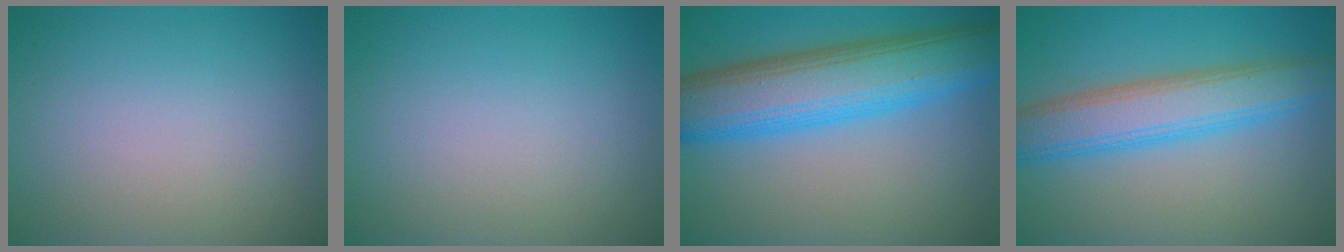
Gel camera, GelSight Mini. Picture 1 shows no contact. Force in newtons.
{"total": 0.0}
{"total": 9.6, "press": 9.6, "slide": 0.1}
{"total": 6.1, "press": 6.1, "slide": 0.3}